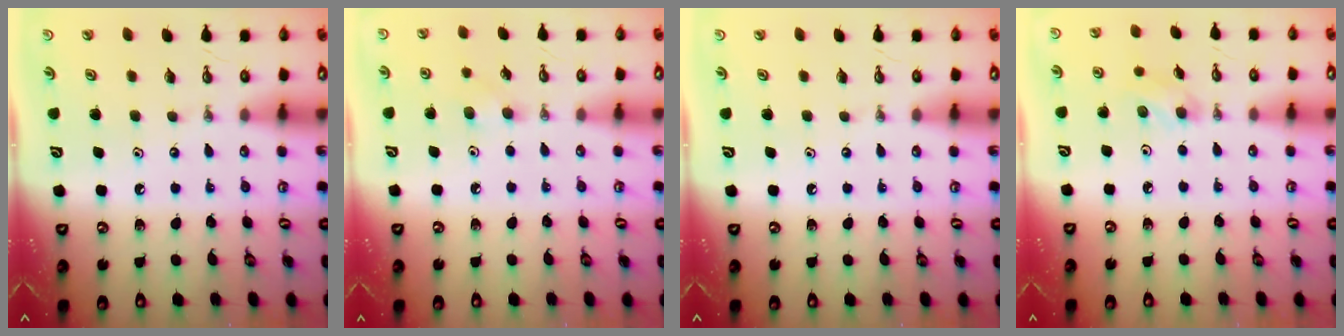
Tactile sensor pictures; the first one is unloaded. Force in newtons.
{"total": 5.4, "press": 5.4, "slide": 0.7}
{"total": 0.0}
{"total": 4.7, "press": 4.4, "slide": 1.4}